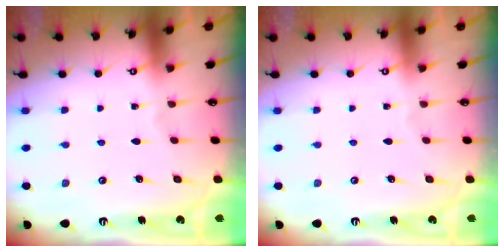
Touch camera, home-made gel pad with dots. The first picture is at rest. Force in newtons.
{"total": 0.0}